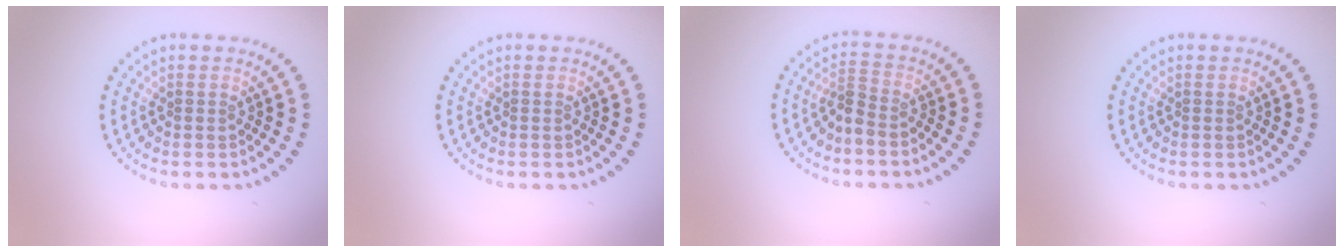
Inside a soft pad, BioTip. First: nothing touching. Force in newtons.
{"total": 0.0}
{"total": 1.9, "press": 1.4, "slide": 1.2}
{"total": 0.0}